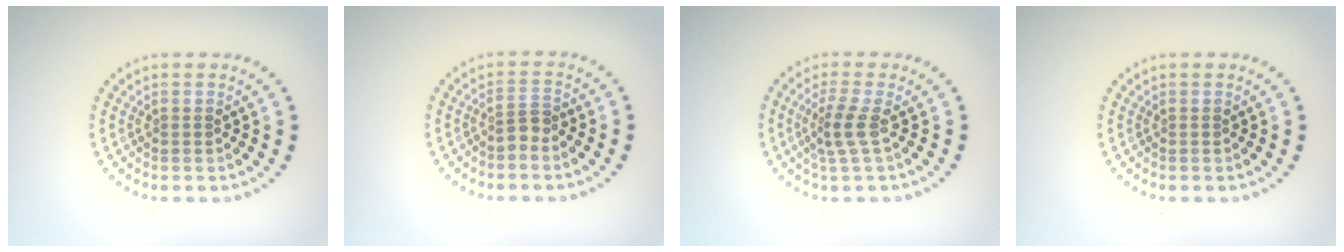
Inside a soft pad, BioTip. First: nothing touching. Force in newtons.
{"total": 1.7, "press": 1.3, "slide": 1.1}
{"total": 2.2, "press": 1.7, "slide": 1.4}
{"total": 0.0}